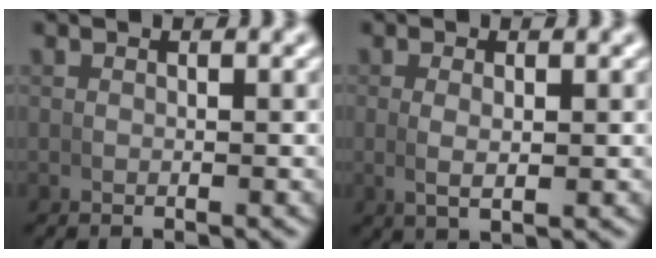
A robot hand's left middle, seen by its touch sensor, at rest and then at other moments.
{"total": 1.9, "force": [0.2, 0.5, 1.8], "torque": [-0.039, -0.008, 0.012]}